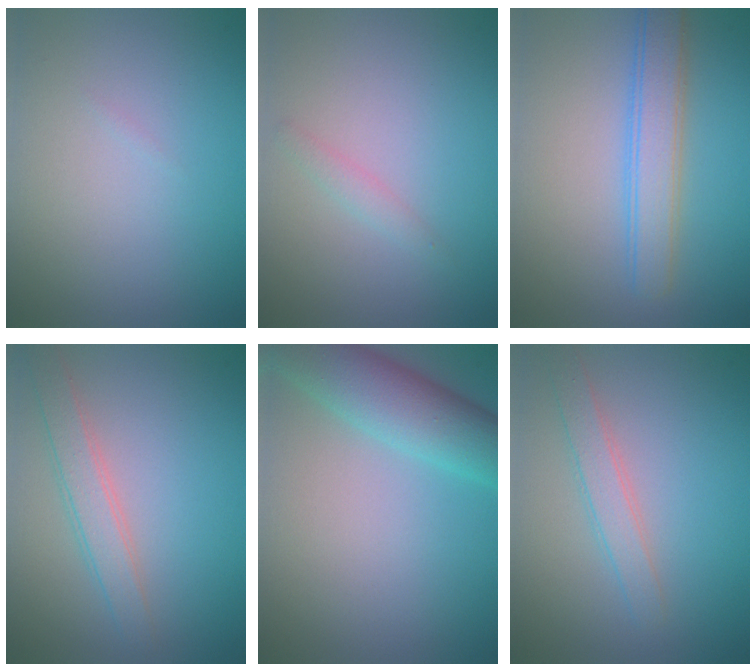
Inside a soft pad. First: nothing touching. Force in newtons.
{"total": 0.9, "press": 0.9, "slide": 0.0}
{"total": 3.6, "press": 3.6, "slide": 0.1}
{"total": 2.8, "press": 2.8, "slide": 0.1}
{"total": 5.9, "press": 5.9, "slide": 0.3}
{"total": 2.3, "press": 2.3, "slide": 0.1}